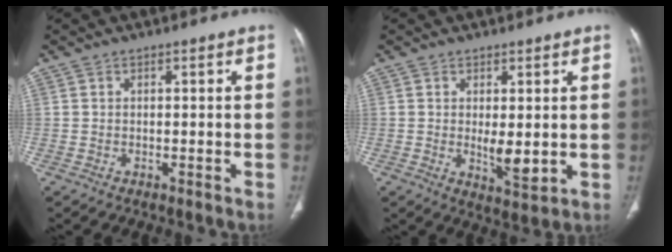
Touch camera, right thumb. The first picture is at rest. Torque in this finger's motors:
{"motor_torque": [1.42, 1.12, 0.24, -0.09, 0.03]}